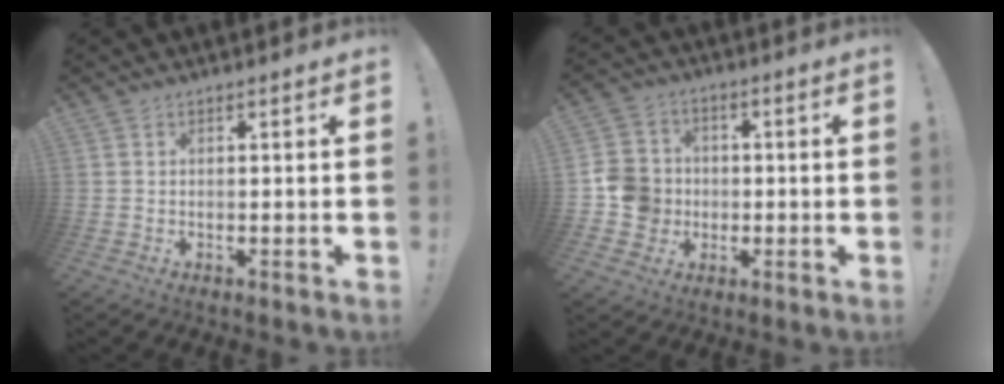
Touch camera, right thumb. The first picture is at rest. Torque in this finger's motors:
{"motor_torque": [0.51, 0.61, -0.01, 0.05, 0.00]}